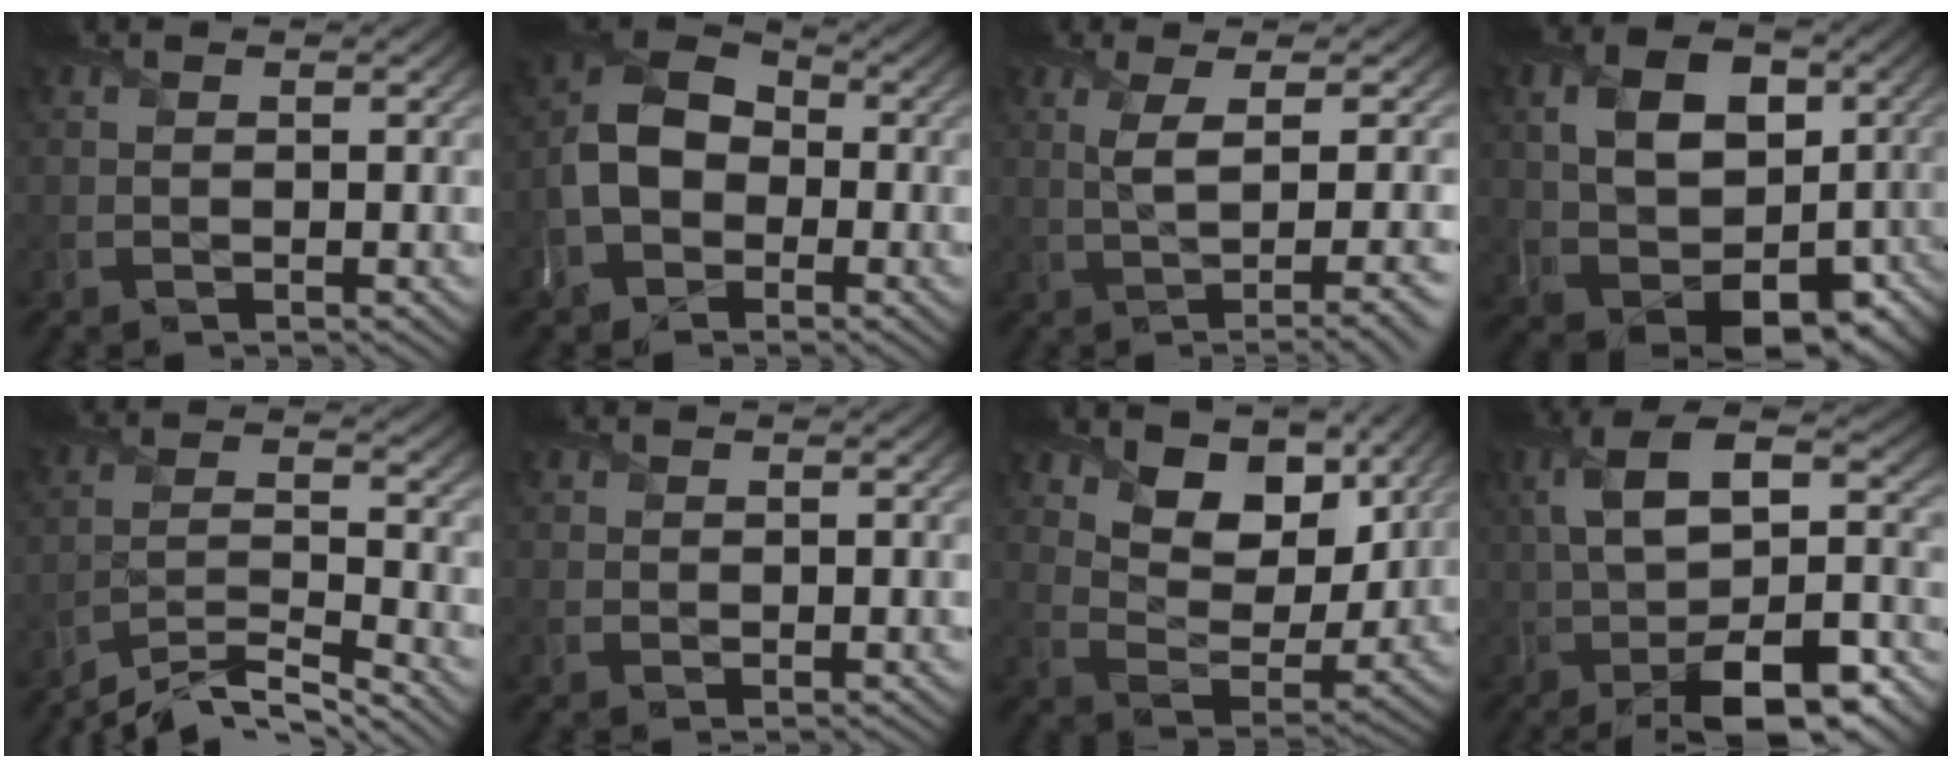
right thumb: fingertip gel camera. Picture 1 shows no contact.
{"total": 8.2, "force": [-2.2, 6.0, 5.1], "torque": [-0.115, 0.000, -0.059]}
{"total": 7.2, "force": [0.3, 1.9, 6.9], "torque": [-0.094, 0.011, 0.005]}
{"total": 13.0, "force": [-0.4, 8.9, 9.4], "torque": [-0.171, -0.016, 0.001]}
{"total": 8.0, "force": [-6.8, 1.4, 3.9], "torque": [-0.068, 0.001, -0.133]}
{"total": 0.7, "force": [0.4, 0.5, 0.2], "torque": [-0.006, -0.003, 0.011]}
{"total": 9.9, "force": [5.9, 5.6, 5.7], "torque": [-0.116, -0.010, 0.094]}
{"total": 17.3, "force": [-3.3, 7.3, 15.4], "torque": [-0.272, 0.004, -0.044]}